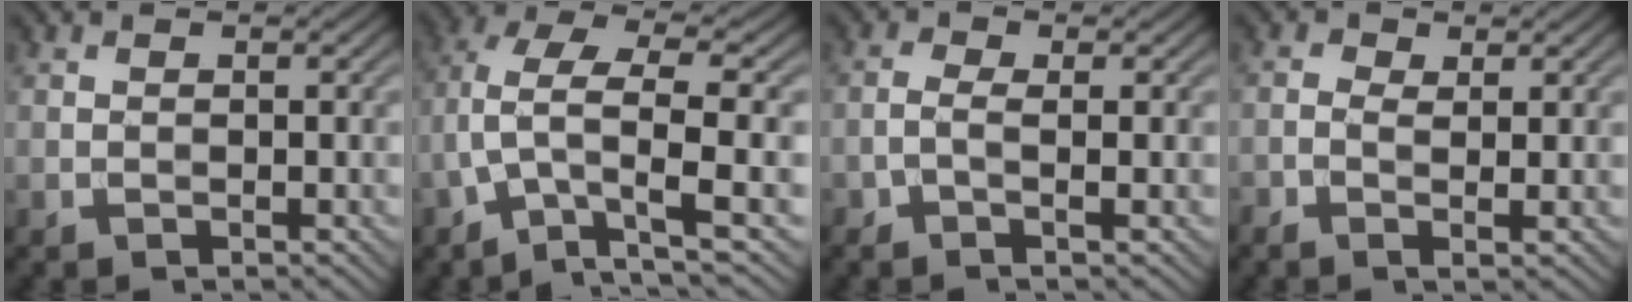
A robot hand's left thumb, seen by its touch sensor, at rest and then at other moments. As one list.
[{"total": 8.9, "force": [-1.1, 3.2, 8.3], "torque": [-0.169, 0.012, -0.030]}, {"total": 2.3, "force": [-0.7, 0.6, 2.1], "torque": [-0.044, 0.000, -0.020]}, {"total": 2.1, "force": [-0.1, 0.7, 2.0], "torque": [-0.045, 0.000, -0.008]}]